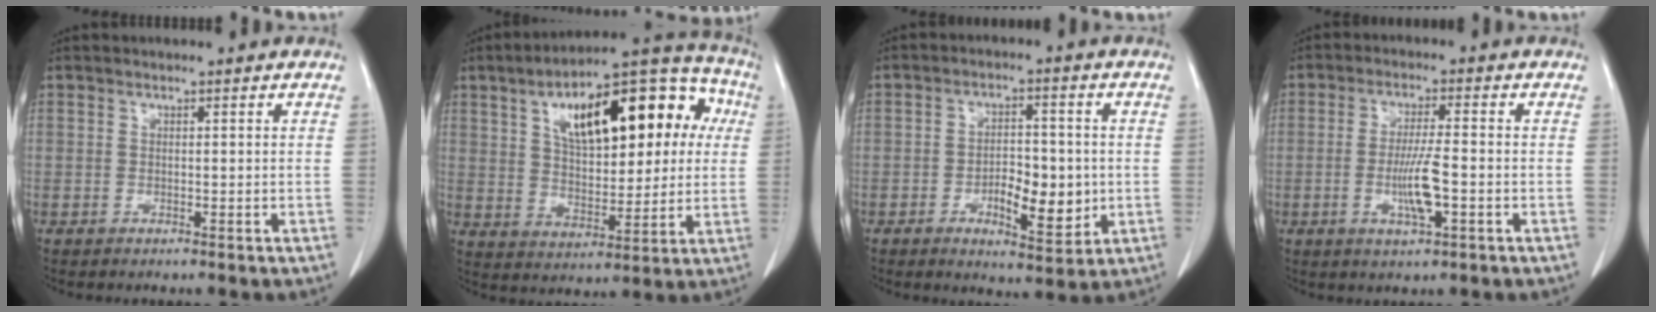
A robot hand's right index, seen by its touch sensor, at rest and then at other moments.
{"total": 20.9, "force": [6.1, 8.8, 17.9], "torque": [-0.261, 0.052, 0.093]}
{"total": 8.2, "force": [-1.7, 3.3, 7.3], "torque": [-0.115, 0.001, -0.021]}
{"total": 6.5, "force": [-1.7, 0.6, 6.2], "torque": [-0.120, -0.006, -0.030]}